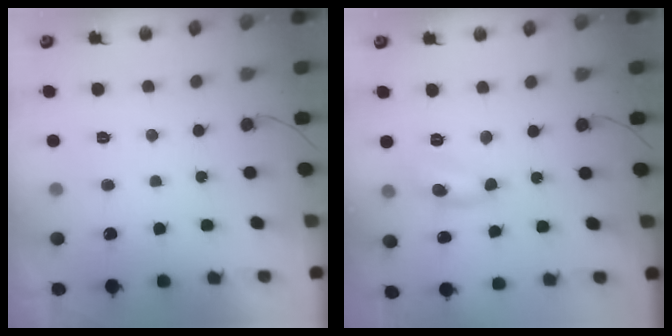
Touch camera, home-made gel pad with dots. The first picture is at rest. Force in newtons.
{"total": 6.8, "press": 6.8, "slide": 0.4}